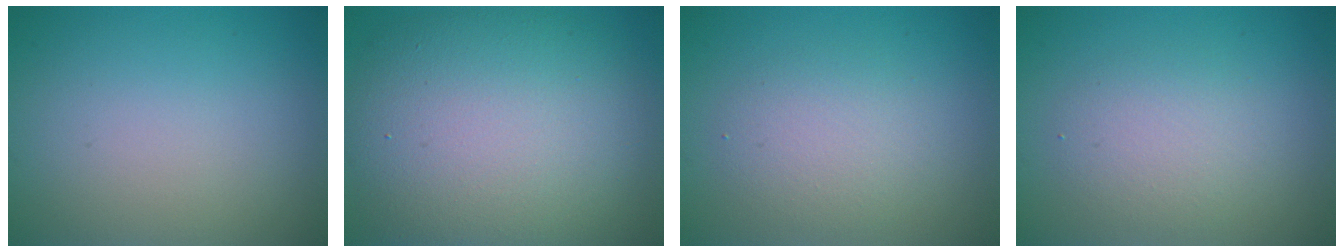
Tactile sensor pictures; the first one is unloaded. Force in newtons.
{"total": 12.4, "press": 12.4, "slide": 0.5}
{"total": 2.9, "press": 2.8, "slide": 0.3}
{"total": 2.9, "press": 2.8, "slide": 0.3}